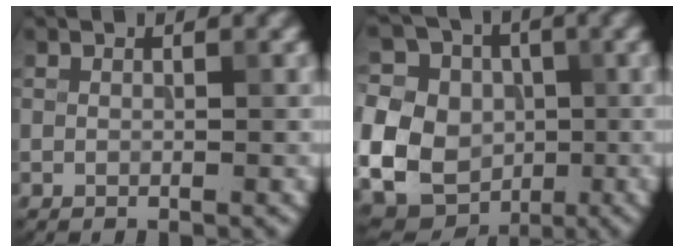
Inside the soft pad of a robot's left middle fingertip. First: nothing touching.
{"total": 18.2, "force": [-1.2, 16.9, 6.8], "torque": [-0.169, 0.006, -0.052]}